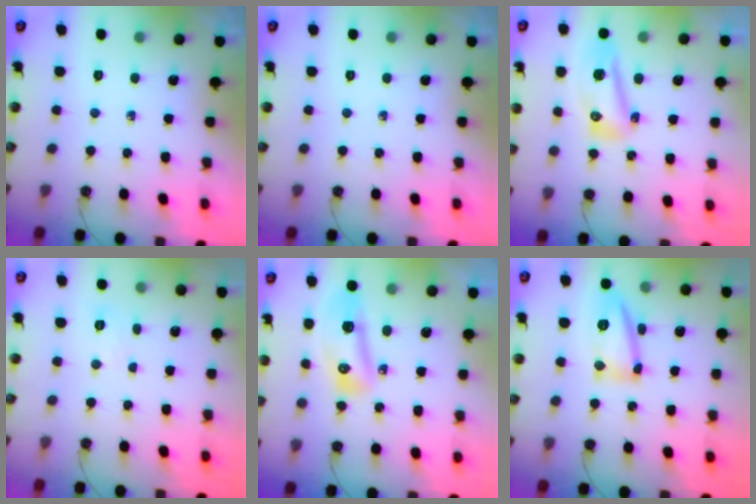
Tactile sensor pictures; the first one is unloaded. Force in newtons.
{"total": 0.0}
{"total": 8.7, "press": 8.6, "slide": 1.1}
{"total": 3.4, "press": 3.2, "slide": 1.0}
{"total": 10.5, "press": 10.4, "slide": 1.3}
{"total": 13.8, "press": 13.8, "slide": 1.2}